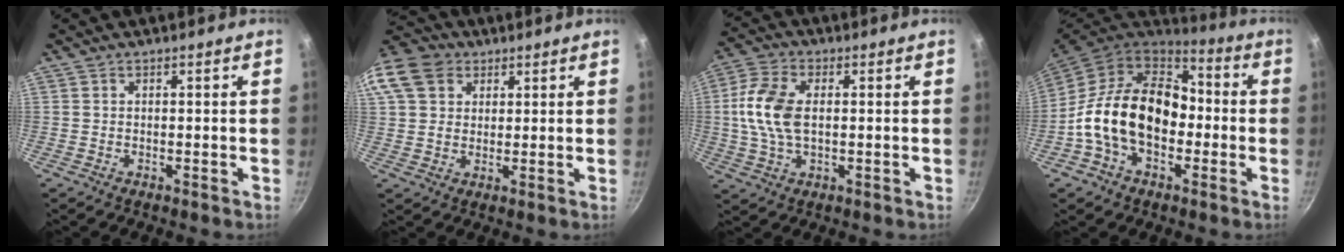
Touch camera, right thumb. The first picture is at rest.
{"total": 17.3, "force": [6.9, 13.4, 8.5], "torque": [-0.196, 0.035, 0.122]}
{"total": 10.8, "force": [0.6, 6.3, 8.7], "torque": [-0.176, 0.017, 0.004]}
{"total": 19.6, "force": [-2.3, 13.6, 13.9], "torque": [-0.206, 0.047, -0.051]}